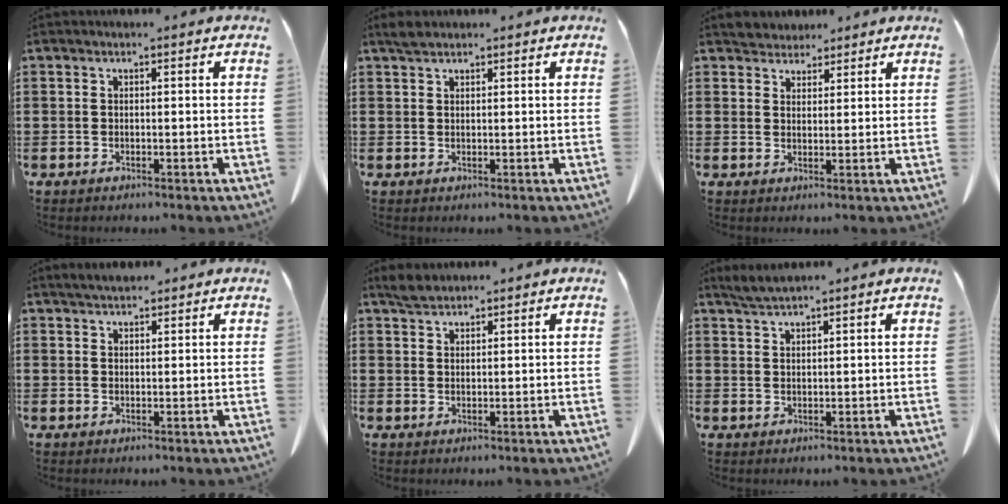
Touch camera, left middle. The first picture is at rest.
{"total": 1.6, "force": [1.4, 0.5, 0.7], "torque": [-0.018, 0.000, 0.027]}
{"total": 3.1, "force": [2.9, 1.0, -0.2], "torque": [0.001, -0.006, 0.056]}
{"total": 2.3, "force": [2.1, 0.5, 0.6], "torque": [-0.017, -0.001, 0.041]}
{"total": 2.7, "force": [2.4, 0.9, 1.0], "torque": [-0.025, 0.003, 0.047]}
{"total": 2.1, "force": [1.9, -0.1, 0.8], "torque": [-0.021, -0.001, 0.037]}